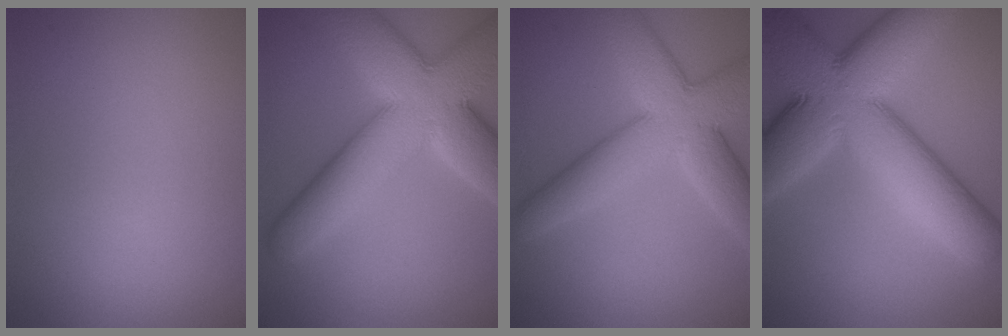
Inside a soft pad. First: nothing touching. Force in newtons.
{"total": 11.7, "press": 11.7, "slide": 0.9}
{"total": 8.7, "press": 8.7, "slide": 0.3}
{"total": 13.9, "press": 13.9, "slide": 0.3}